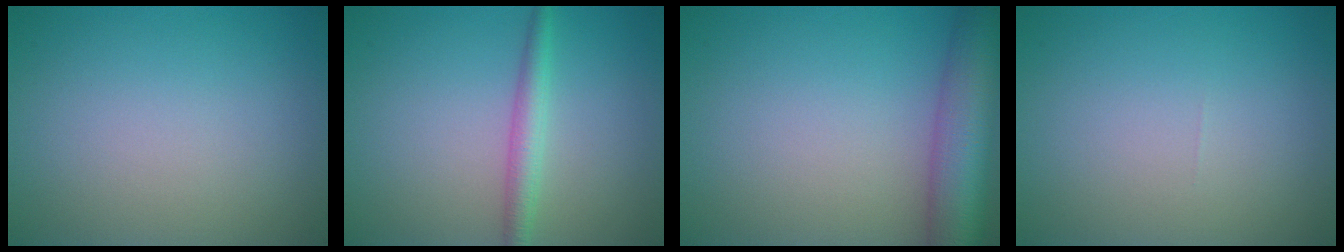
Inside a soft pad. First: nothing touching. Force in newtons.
{"total": 2.4, "press": 2.4, "slide": 0.1}
{"total": 8.5, "press": 8.5, "slide": 0.5}
{"total": 0.0}